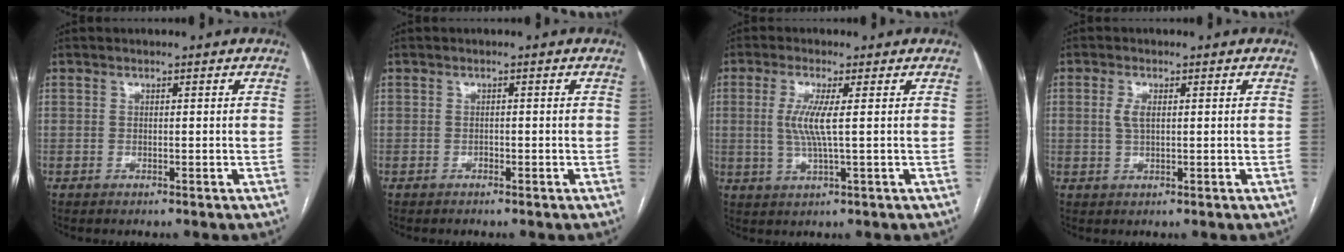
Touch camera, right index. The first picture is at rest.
{"total": 0.6, "force": [-0.5, 0.4, 0.1], "torque": [-0.004, 0.002, -0.009]}
{"total": 5.0, "force": [0.7, -0.2, 5.0], "torque": [-0.112, -0.008, 0.015]}
{"total": 2.4, "force": [0.5, 1.0, 2.2], "torque": [-0.048, 0.001, 0.012]}